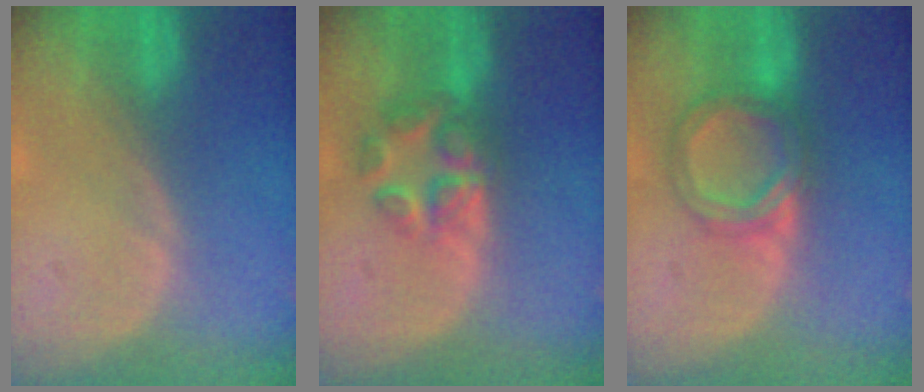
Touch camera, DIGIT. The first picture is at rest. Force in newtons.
{"total": 6.8, "press": 5.8, "slide": 3.6}
{"total": 6.2, "press": 6.2, "slide": 0.4}